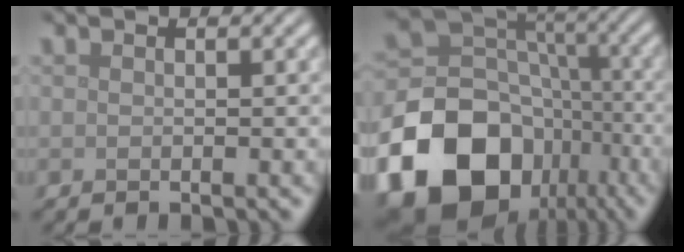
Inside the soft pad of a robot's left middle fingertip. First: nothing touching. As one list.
[{"total": 18.5, "force": [-9.2, 13.9, 8.2], "torque": [-0.190, -0.040, -0.155]}]